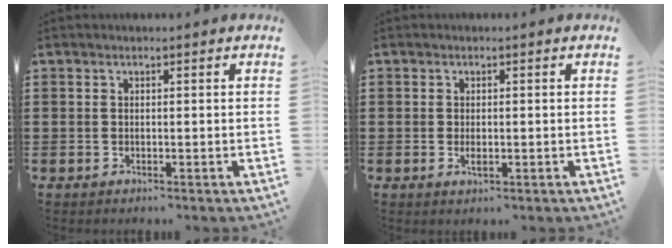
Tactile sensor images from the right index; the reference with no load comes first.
{"total": 1.3, "force": [-0.2, 0.5, 1.2], "torque": [-0.023, -0.002, -0.004]}